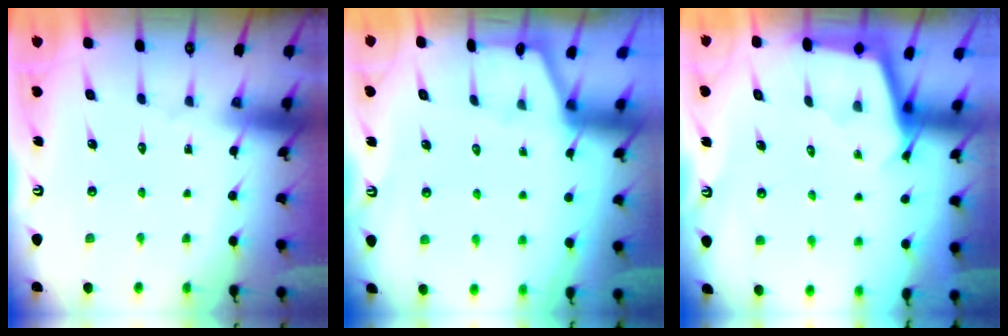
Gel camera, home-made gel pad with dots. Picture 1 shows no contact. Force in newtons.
{"total": 0.8, "press": 0.7, "slide": 0.2}
{"total": 2.5, "press": 2.5, "slide": 0.2}